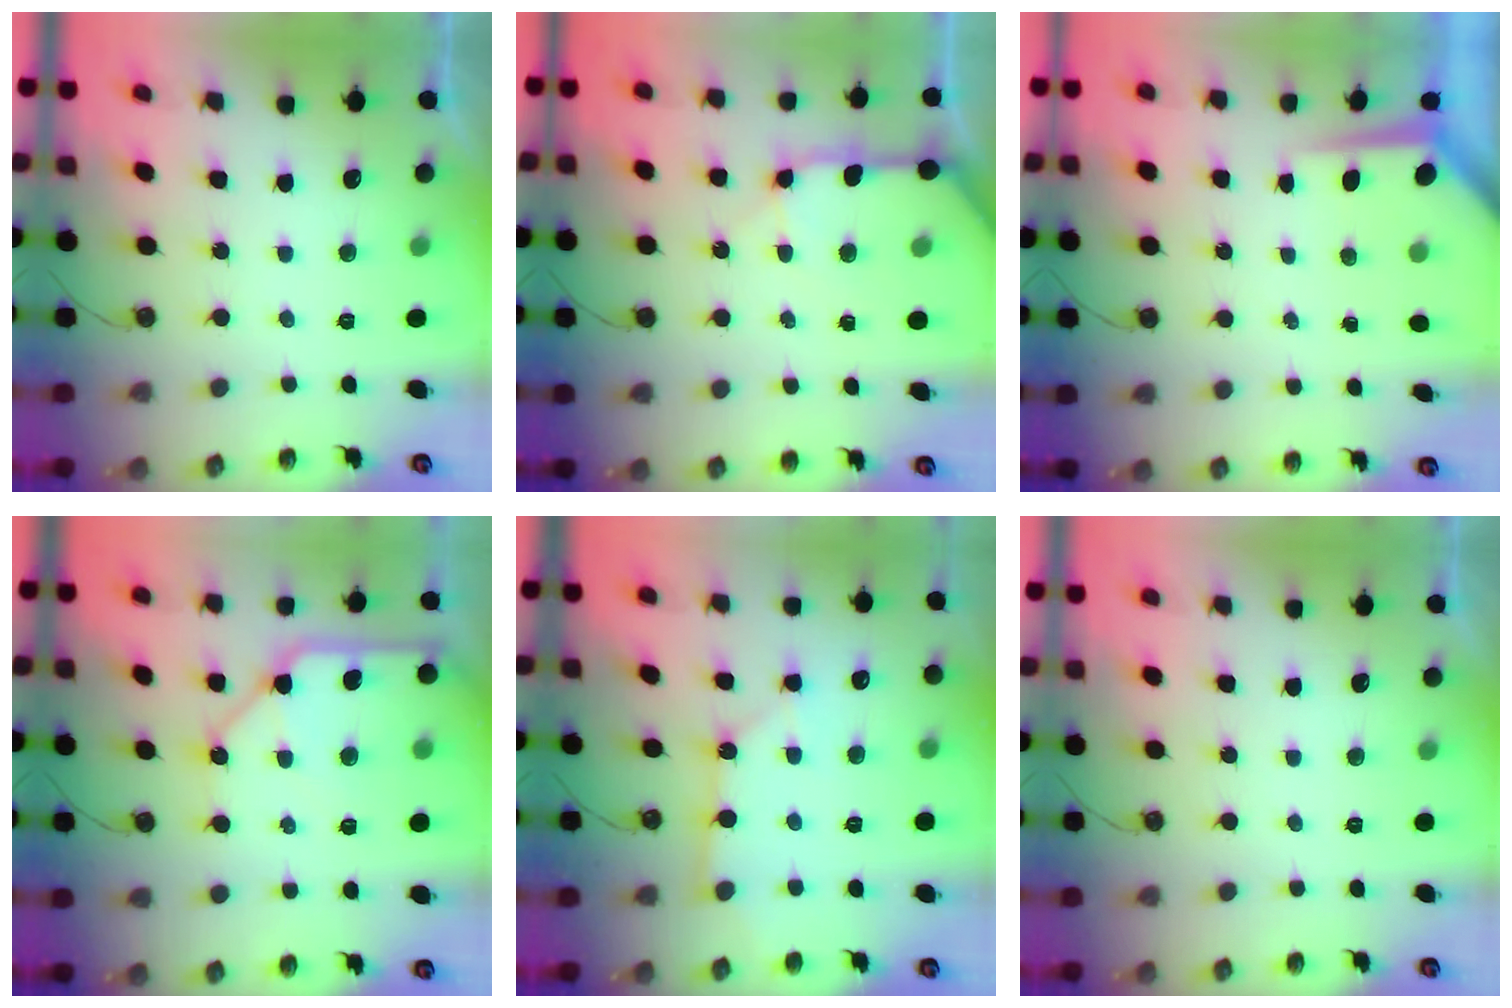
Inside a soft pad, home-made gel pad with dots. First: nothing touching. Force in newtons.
{"total": 12.3, "press": 12.1, "slide": 1.8}
{"total": 4.0, "press": 3.9, "slide": 0.3}
{"total": 13.3, "press": 13.2, "slide": 2.0}
{"total": 4.4, "press": 4.4, "slide": 0.3}
{"total": 0.0}